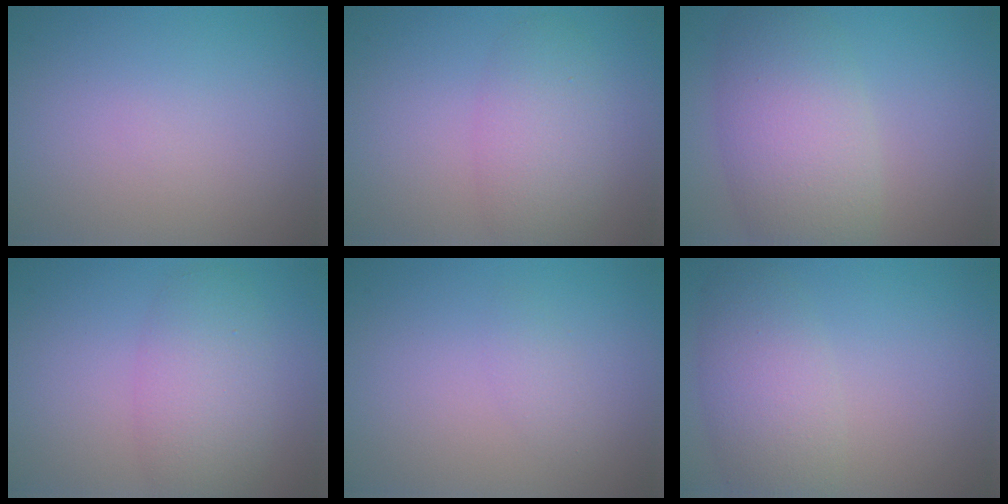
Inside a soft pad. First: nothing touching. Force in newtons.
{"total": 4.2, "press": 4.2, "slide": 0.2}
{"total": 7.5, "press": 7.5, "slide": 0.2}
{"total": 5.0, "press": 5.0, "slide": 0.1}
{"total": 1.0, "press": 1.0, "slide": 0.1}
{"total": 4.7, "press": 4.7, "slide": 0.1}